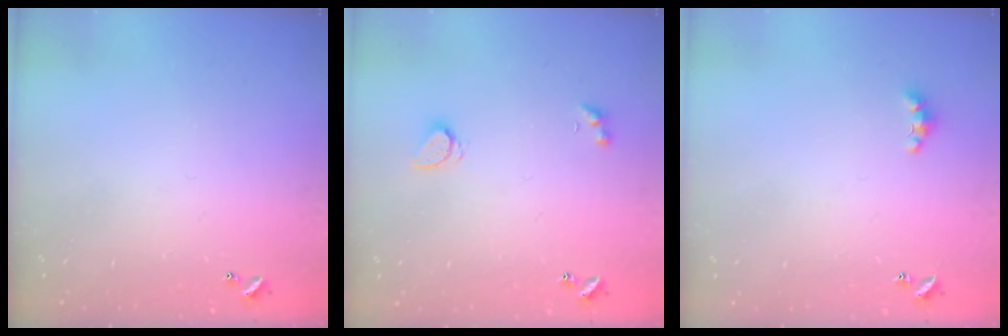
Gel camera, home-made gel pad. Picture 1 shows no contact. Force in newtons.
{"total": 2.0, "press": 2.0, "slide": 0.4}
{"total": 2.8, "press": 2.8, "slide": 0.6}